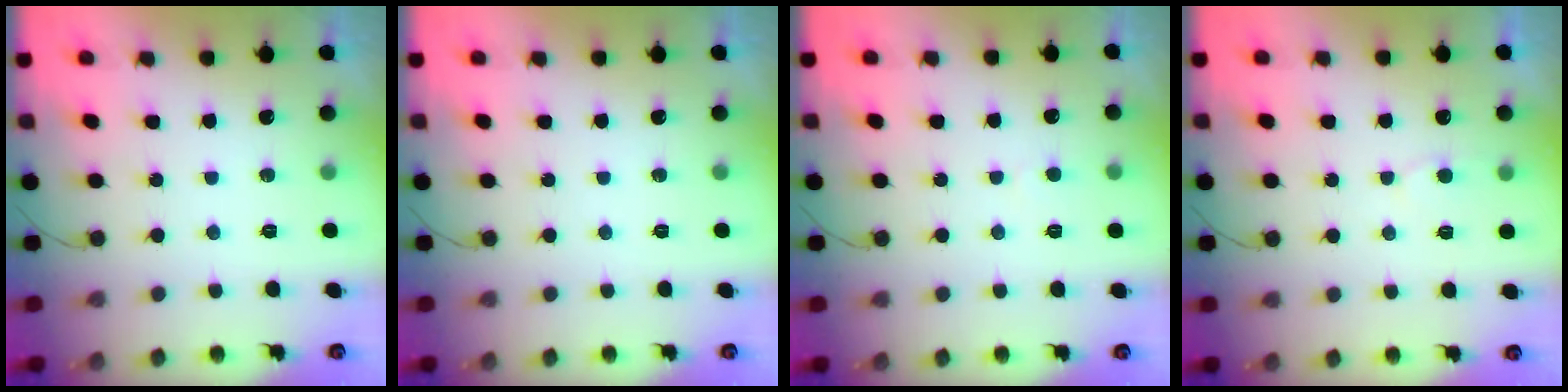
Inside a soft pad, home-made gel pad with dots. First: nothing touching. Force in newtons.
{"total": 0.0}
{"total": 2.6, "press": 2.6, "slide": 0.3}
{"total": 4.2, "press": 4.2, "slide": 0.4}